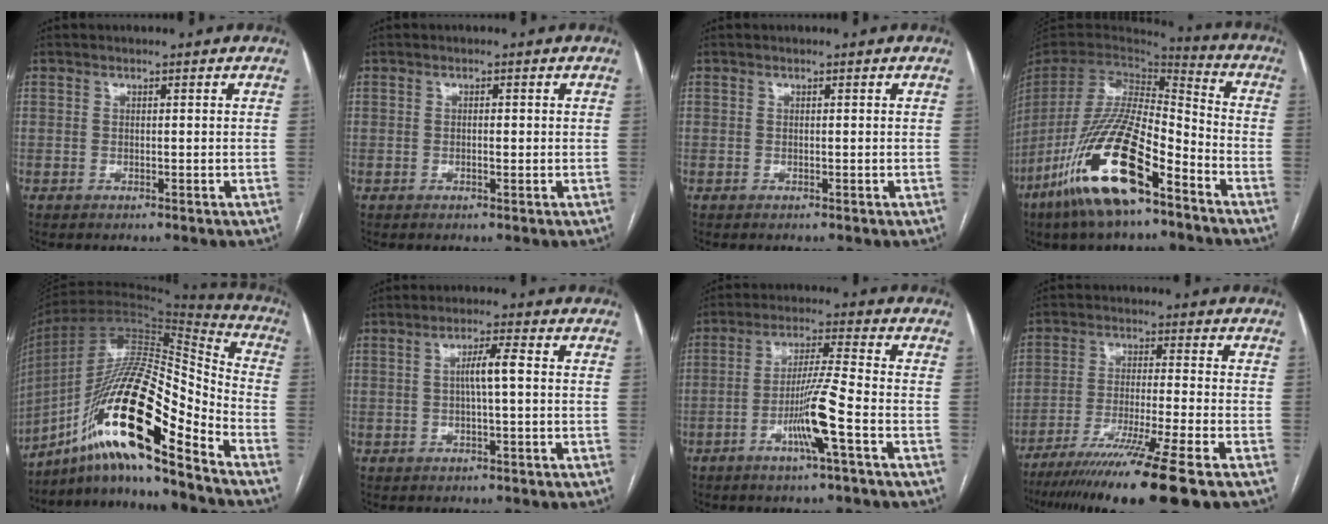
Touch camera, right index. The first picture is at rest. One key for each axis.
{"total": 1.1, "fx": -0.1, "fy": 0.4, "fz": 1.1, "tx": -0.018, "ty": 0.000, "tz": -0.002}
{"total": 0.0}
{"total": 21.0, "fx": -12.3, "fy": 5.0, "fz": 16.3, "tx": -0.344, "ty": -0.043, "tz": -0.230}
{"total": 23.2, "fx": -13.0, "fy": 3.3, "fz": 19.0, "tx": -0.357, "ty": -0.002, "tz": -0.230}
{"total": 3.9, "fx": 0.1, "fy": 0.2, "fz": 3.9, "tx": -0.072, "ty": 0.007, "tz": 0.003}
{"total": 8.7, "fx": -3.5, "fy": -0.9, "fz": 7.9, "tx": -0.154, "ty": -0.003, "tz": -0.069}
{"total": 16.2, "fx": -11.8, "fy": -1.7, "fz": 11.0, "tx": -0.175, "ty": -0.050, "tz": -0.195}